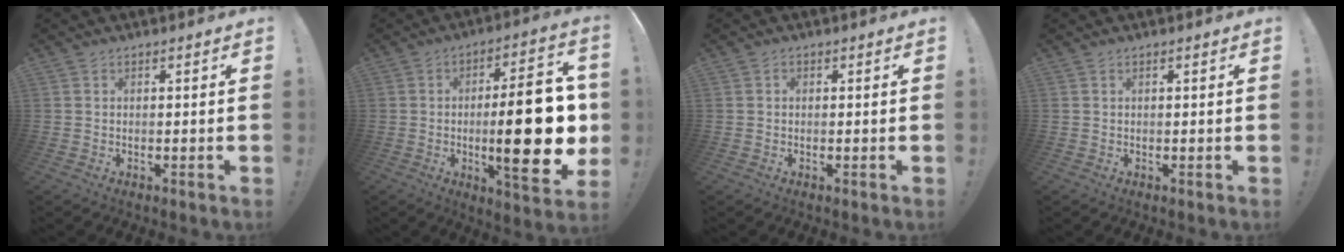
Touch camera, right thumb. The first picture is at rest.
{"total": 24.5, "force": [-1.5, 6.9, 23.5], "torque": [-0.352, -0.007, -0.020]}
{"total": 0.7, "force": [-0.2, 0.7, 0.1], "torque": [0.002, 0.001, -0.005]}
{"total": 0.0}